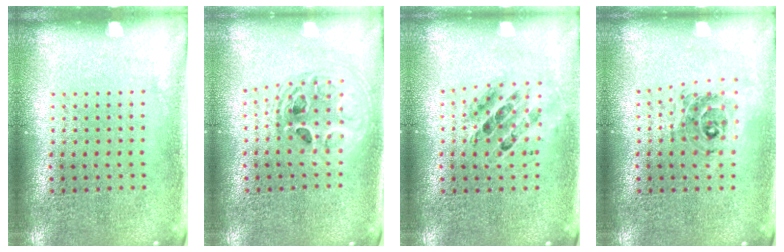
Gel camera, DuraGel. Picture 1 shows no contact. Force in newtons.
{"total": 2.0, "press": 1.6, "slide": 1.2}
{"total": 0.5, "press": 0.5, "slide": 0.2}
{"total": 0.6, "press": 0.6, "slide": 0.2}